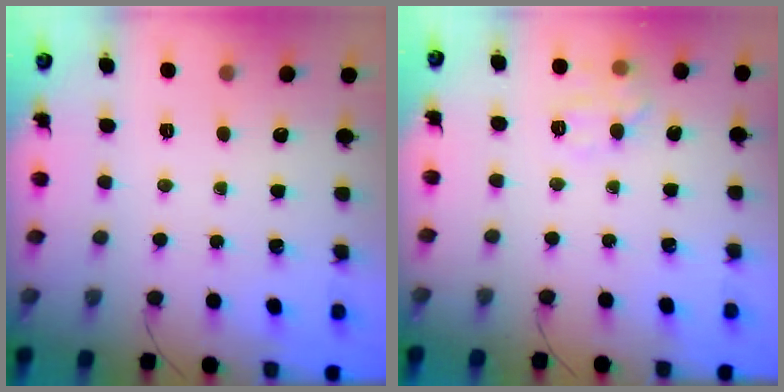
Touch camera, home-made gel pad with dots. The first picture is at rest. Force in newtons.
{"total": 8.7, "press": 8.7, "slide": 0.3}